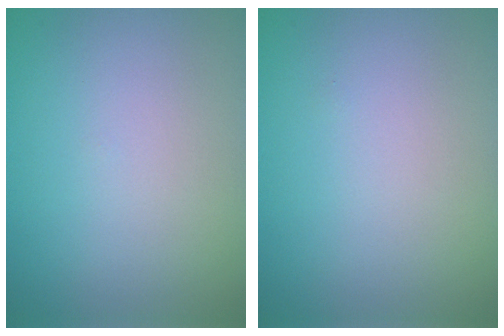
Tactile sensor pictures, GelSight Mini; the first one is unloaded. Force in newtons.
{"total": 0.0}